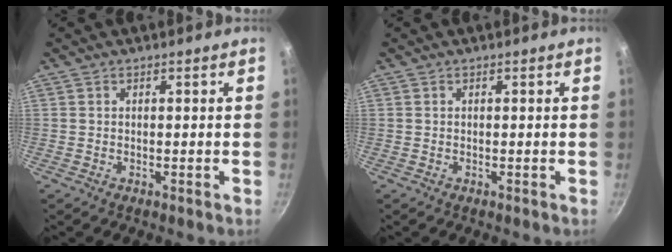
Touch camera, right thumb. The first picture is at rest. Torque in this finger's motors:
{"motor_torque": [-0.15, 0.16, 0.11, 0.09, -0.03]}